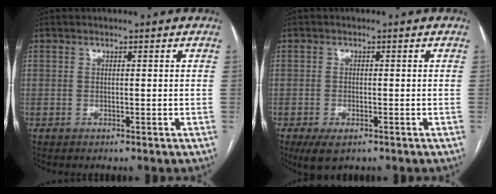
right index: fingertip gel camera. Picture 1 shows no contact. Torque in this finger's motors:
{"motor_torque": [0.37, -0.22, 0.20, 0.03]}